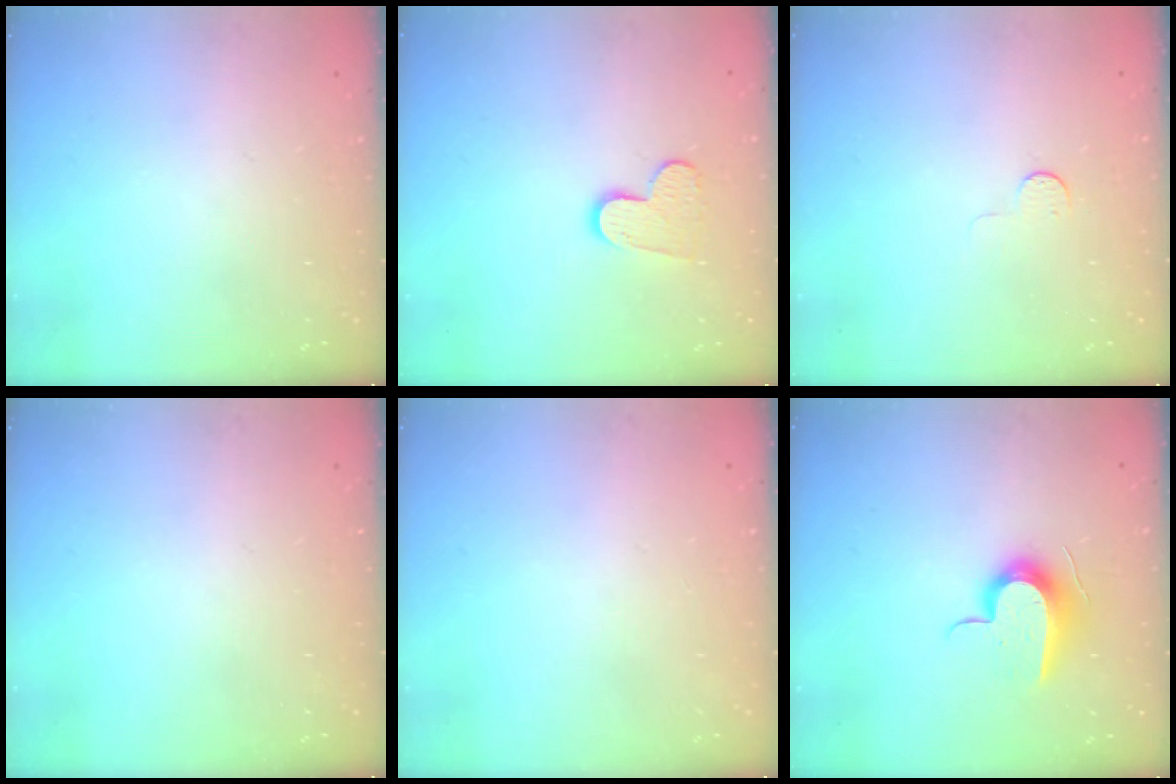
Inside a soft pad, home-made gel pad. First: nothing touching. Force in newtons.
{"total": 8.9, "press": 8.9, "slide": 0.6}
{"total": 4.6, "press": 4.5, "slide": 0.4}
{"total": 0.0}
{"total": 0.6, "press": 0.6, "slide": 0.2}
{"total": 11.5, "press": 11.5, "slide": 0.9}